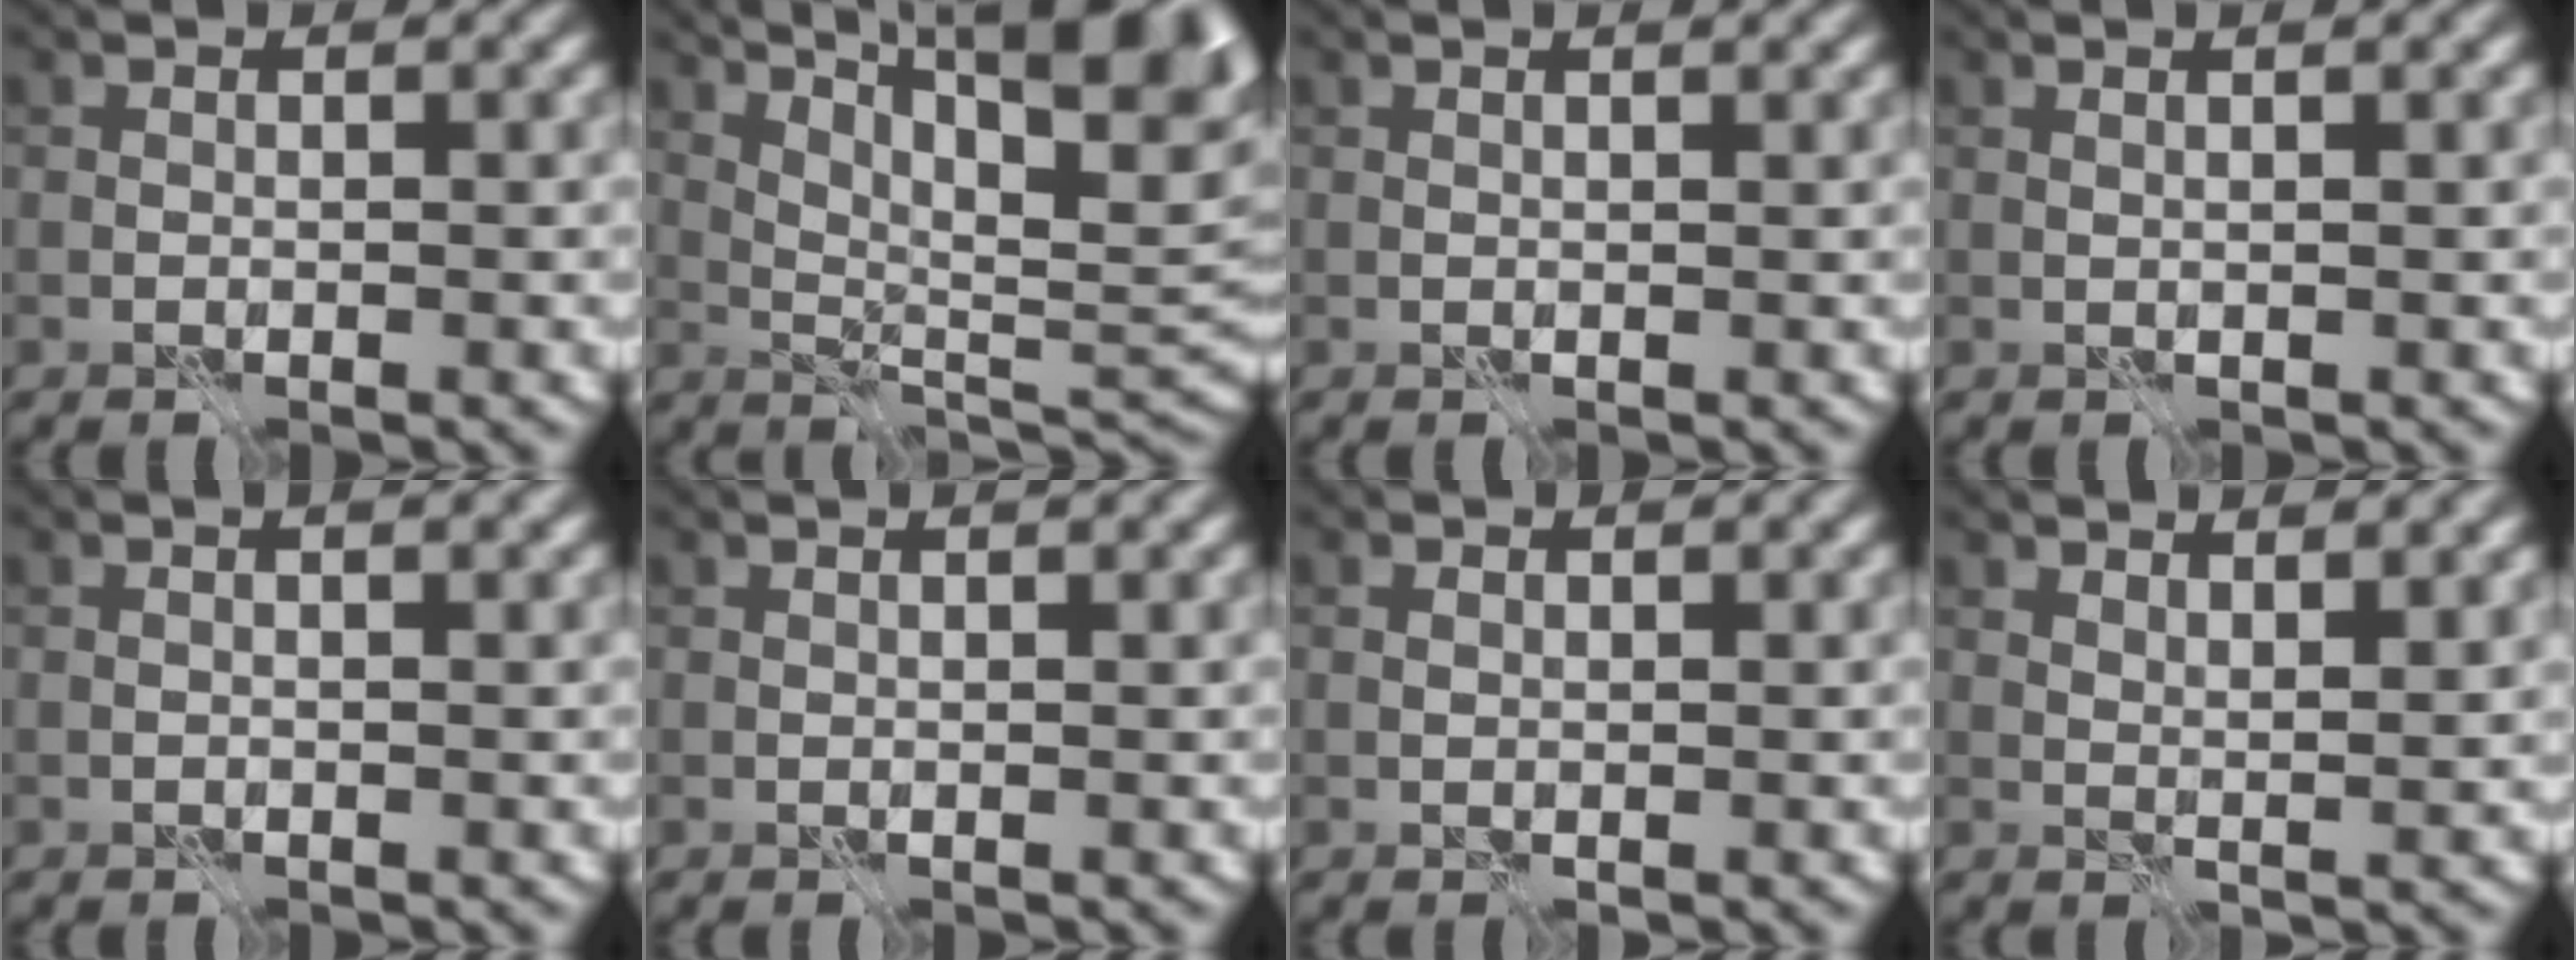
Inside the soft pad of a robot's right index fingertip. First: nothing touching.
{"total": 15.2, "force": [7.9, 5.4, 11.8], "torque": [-0.161, 0.028, 0.107]}
{"total": 1.3, "force": [0.9, 0.3, 0.9], "torque": [-0.013, -0.001, 0.007]}
{"total": 2.5, "force": [1.3, 1.0, 1.9], "torque": [-0.011, 0.007, -0.006]}
{"total": 1.4, "force": [0.6, 0.4, 1.2], "torque": [-0.013, -0.006, 0.000]}
{"total": 1.1, "force": [0.8, 0.2, 0.8], "torque": [-0.012, -0.001, 0.006]}
{"total": 0.6, "force": [0.2, 0.4, 0.4], "torque": [-0.009, 0.002, 0.003]}
{"total": 3.5, "force": [2.6, 0.9, 2.1], "torque": [-0.024, 0.005, 0.032]}